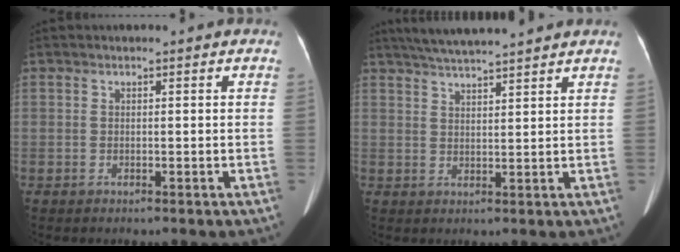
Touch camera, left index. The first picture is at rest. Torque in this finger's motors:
{"motor_torque": [0.07, -1.24, -0.03, -0.06]}